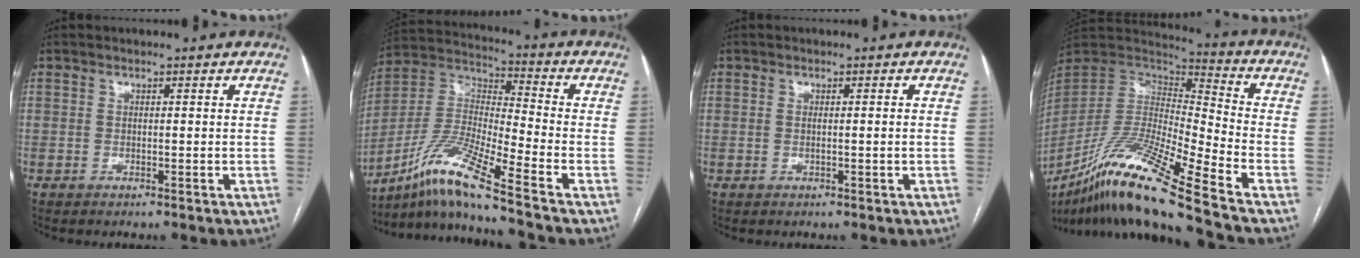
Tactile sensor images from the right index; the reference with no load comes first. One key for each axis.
{"total": 13.1, "fx": -9.7, "fy": -1.4, "fz": 8.7, "tx": -0.192, "ty": -0.002, "tz": -0.186}
{"total": 1.1, "fx": -0.2, "fy": -0.2, "fz": 1.0, "tx": -0.020, "ty": 0.002, "tz": 0.001}
{"total": 21.2, "fx": -14.5, "fy": -0.2, "fz": 15.5, "tx": -0.319, "ty": -0.038, "tz": -0.273}